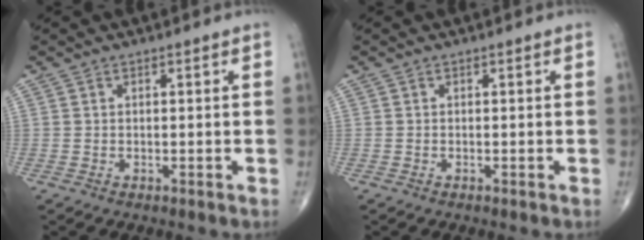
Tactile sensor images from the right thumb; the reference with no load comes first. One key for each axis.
{"total": 0.0}